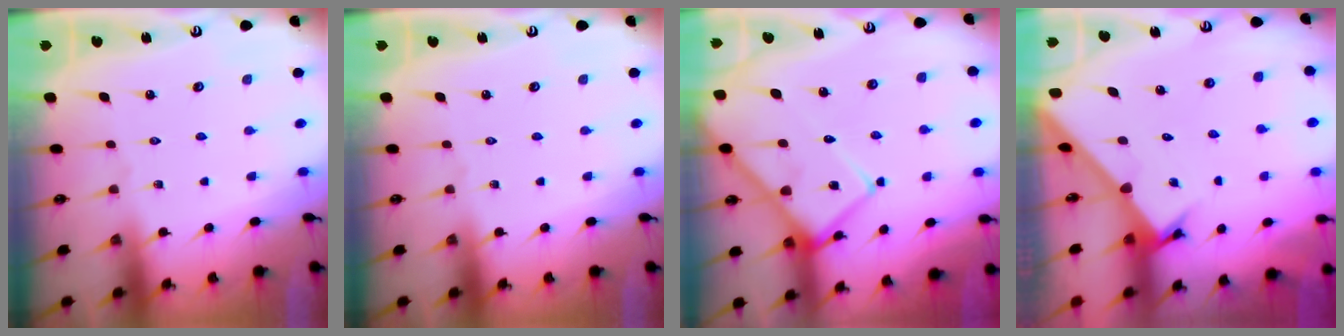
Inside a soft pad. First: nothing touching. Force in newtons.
{"total": 0.0}
{"total": 12.8, "press": 12.7, "slide": 1.1}
{"total": 2.9, "press": 2.9, "slide": 0.2}